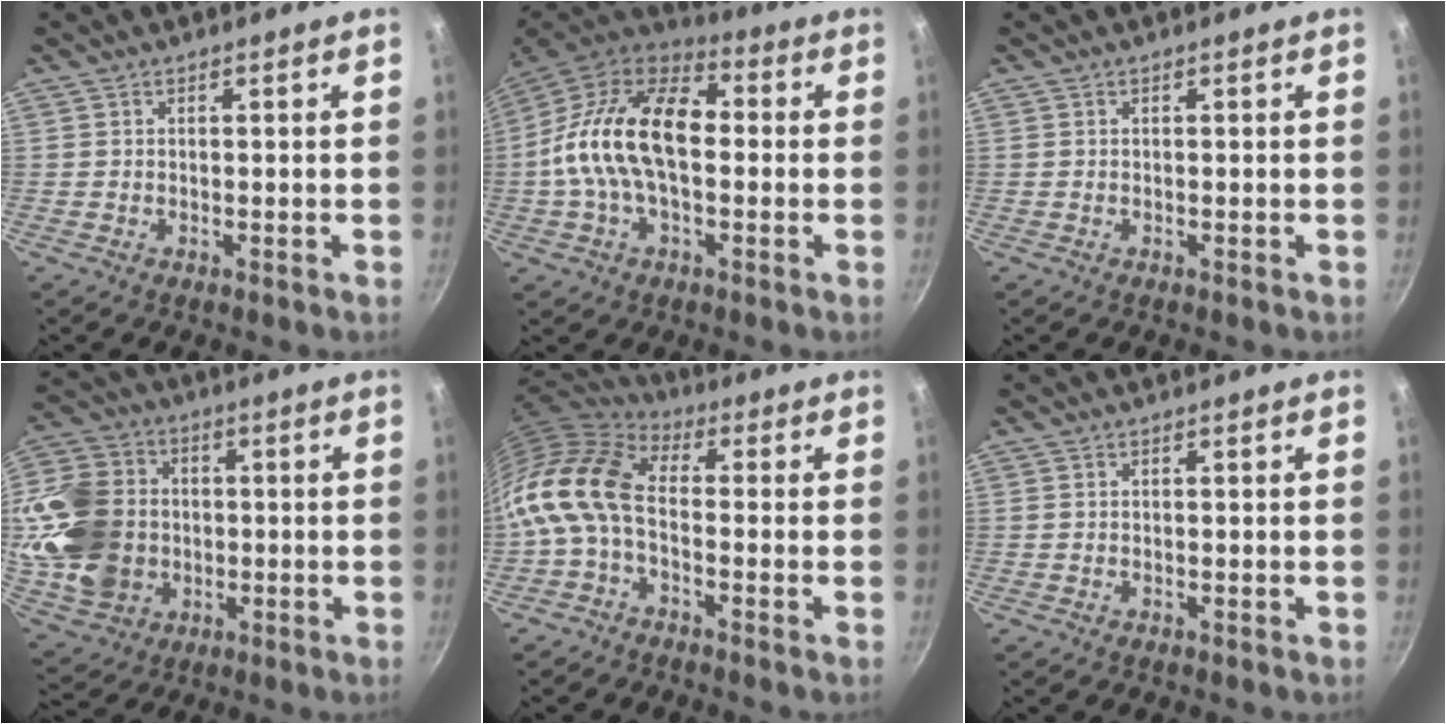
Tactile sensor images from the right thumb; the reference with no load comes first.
{"total": 20.5, "force": [-0.3, 12.3, 16.4], "torque": [-0.277, 0.038, -0.025]}
{"total": 0.0}
{"total": 20.6, "force": [-0.8, 16.8, 11.9], "torque": [-0.223, 0.023, -0.003]}
{"total": 14.0, "force": [-2.4, 8.3, 11.1], "torque": [-0.221, 0.035, -0.071]}
{"total": 0.0}